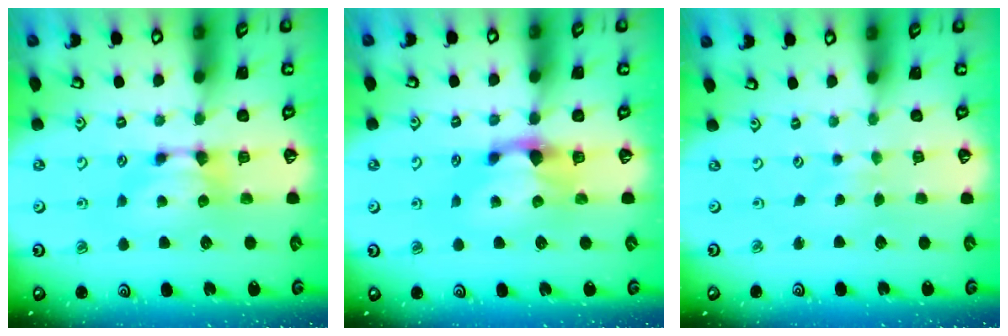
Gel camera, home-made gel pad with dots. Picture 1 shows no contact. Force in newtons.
{"total": 2.0, "press": 1.8, "slide": 1.0}
{"total": 4.3, "press": 4.3, "slide": 0.0}